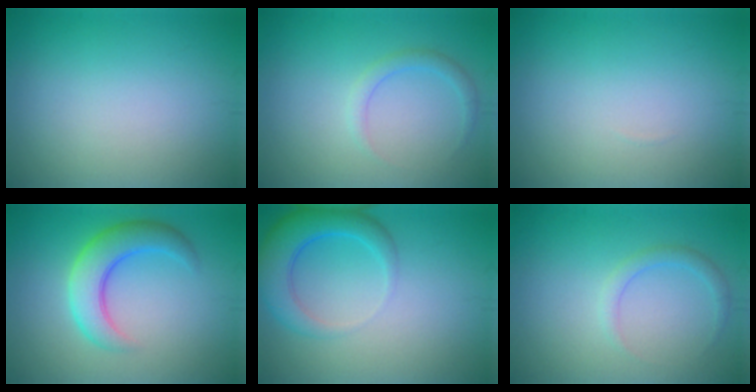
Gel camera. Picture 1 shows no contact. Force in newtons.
{"total": 1.4, "press": 1.4, "slide": 0.2}
{"total": 0.0}
{"total": 5.2, "press": 5.2, "slide": 0.1}
{"total": 4.8, "press": 4.7, "slide": 0.5}
{"total": 1.4, "press": 1.4, "slide": 0.2}